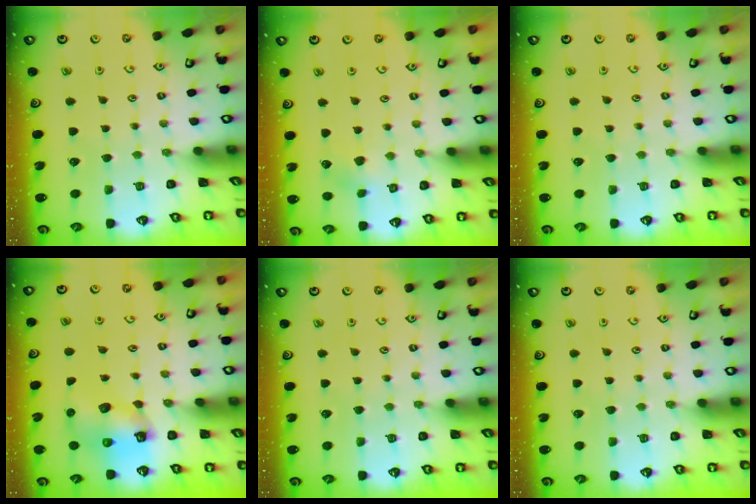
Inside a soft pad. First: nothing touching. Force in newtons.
{"total": 3.0, "press": 2.9, "slide": 0.4}
{"total": 0.0}
{"total": 8.3, "press": 8.3, "slide": 1.0}
{"total": 0.0}
{"total": 0.0}